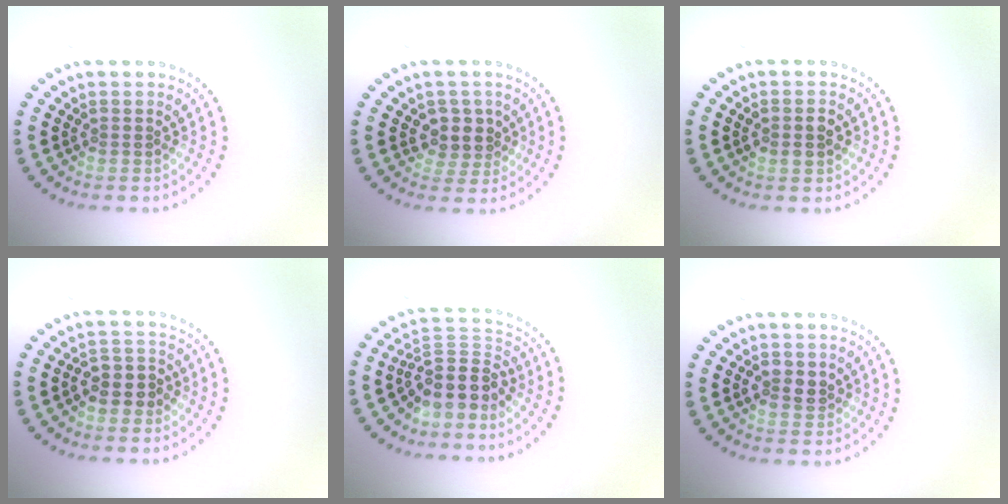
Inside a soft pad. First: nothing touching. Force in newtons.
{"total": 2.6, "press": 2.3, "slide": 1.3}
{"total": 1.8, "press": 1.8, "slide": 0.2}
{"total": 2.6, "press": 2.3, "slide": 1.1}
{"total": 4.2, "press": 3.4, "slide": 2.5}
{"total": 2.3, "press": 2.3, "slide": 0.4}